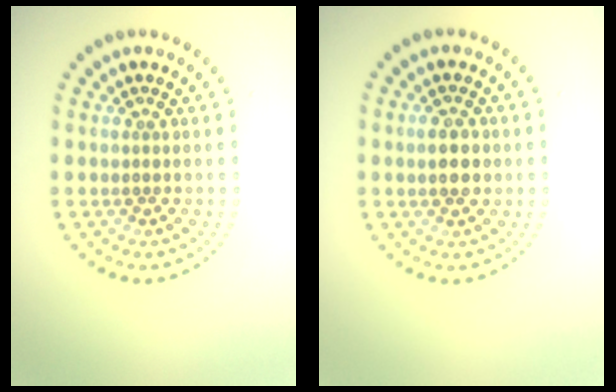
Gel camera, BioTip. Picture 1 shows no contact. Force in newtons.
{"total": 2.8, "press": 2.8, "slide": 0.0}